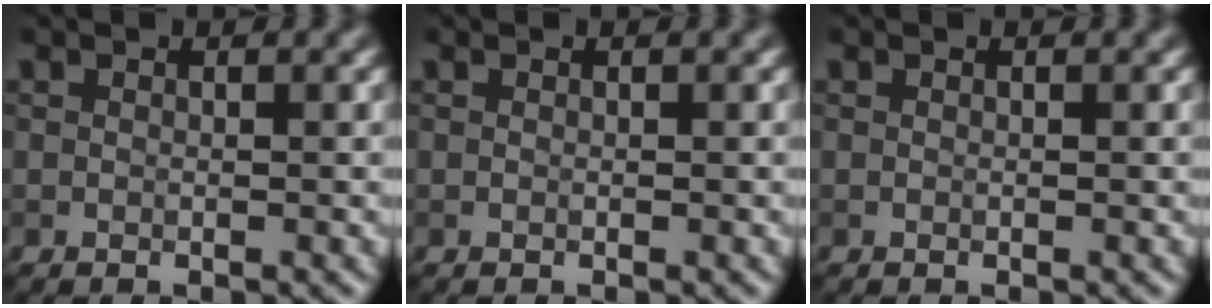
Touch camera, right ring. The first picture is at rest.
{"total": 0.0}
{"total": 0.0}